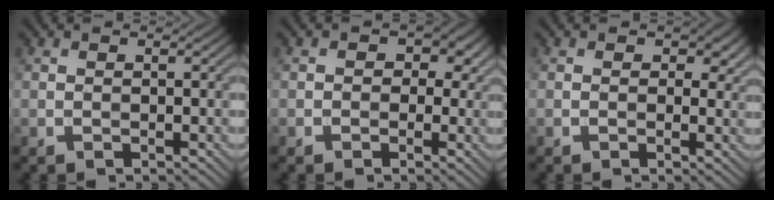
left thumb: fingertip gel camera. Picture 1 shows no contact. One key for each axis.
{"total": 3.9, "fx": 0.7, "fy": 3.3, "fz": 2.0, "tx": -0.015, "ty": 0.004, "tz": -0.008}
{"total": 2.6, "fx": 0.8, "fy": 1.8, "fz": 1.8, "tx": -0.029, "ty": -0.007, "tz": 0.011}